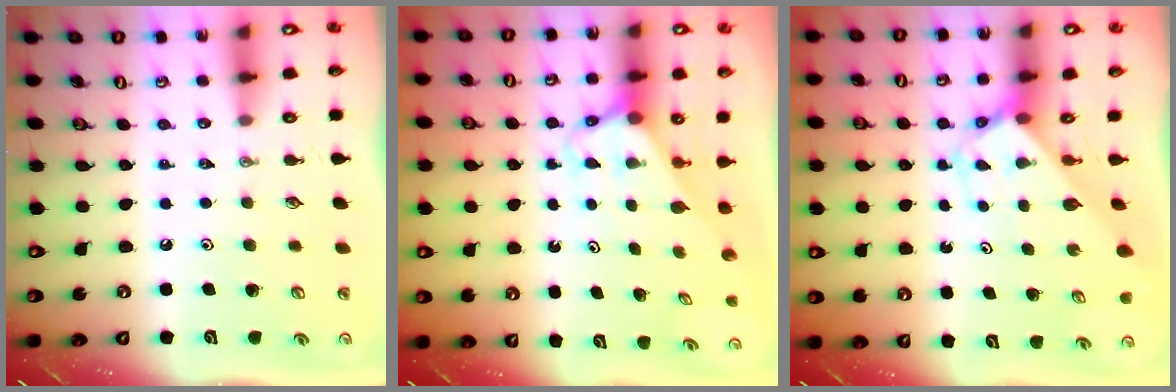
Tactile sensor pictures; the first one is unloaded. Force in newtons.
{"total": 2.8, "press": 2.8, "slide": 0.1}
{"total": 2.9, "press": 2.9, "slide": 0.2}